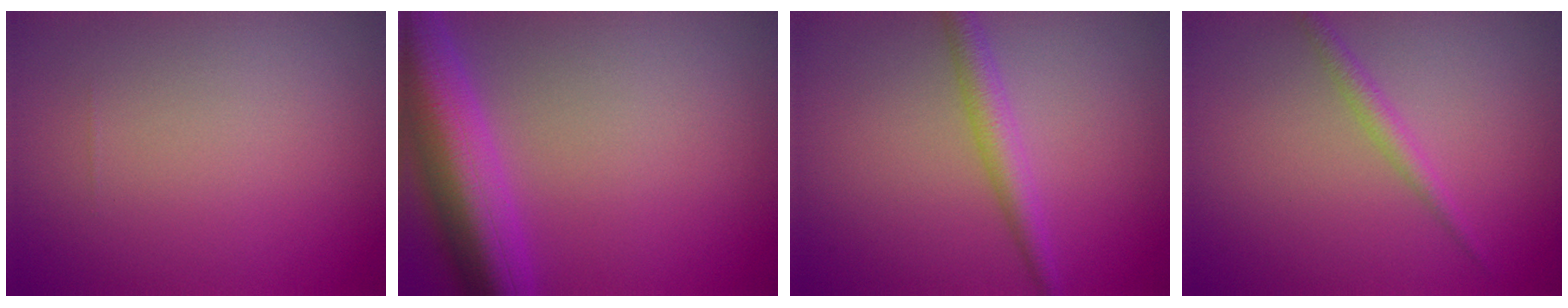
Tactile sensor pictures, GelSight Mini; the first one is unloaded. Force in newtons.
{"total": 9.4, "press": 9.4, "slide": 0.5}
{"total": 2.6, "press": 2.6, "slide": 0.1}
{"total": 1.5, "press": 1.5, "slide": 0.0}